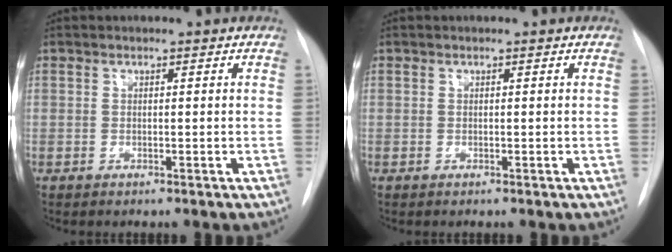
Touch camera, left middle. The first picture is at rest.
{"total": 0.0}